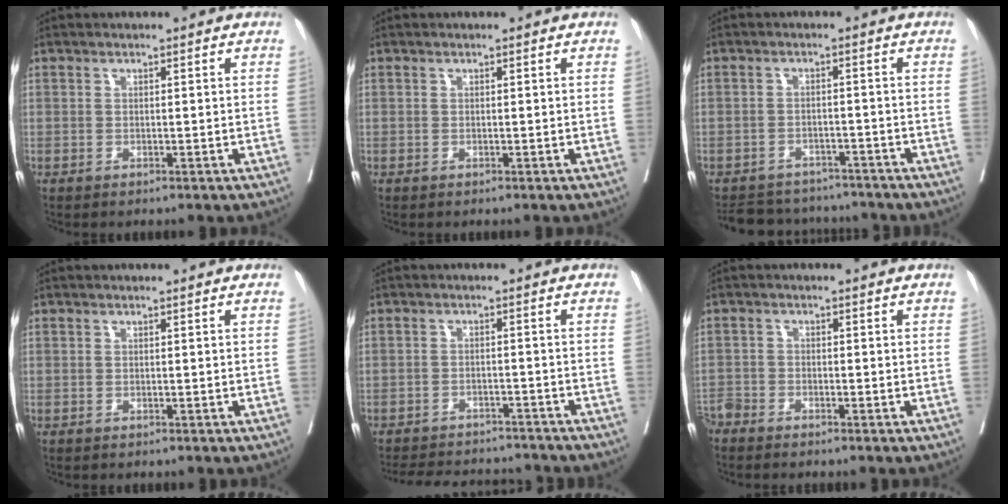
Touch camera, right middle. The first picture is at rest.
{"total": 0.0}
{"total": 9.8, "force": [-9.2, 3.2, 1.6], "torque": [-0.027, 0.011, -0.122]}
{"total": 0.0}
{"total": 13.0, "force": [-12.0, 3.6, 3.4], "torque": [-0.063, 0.008, -0.157]}
{"total": 2.4, "force": [-2.4, 0.3, 0.1], "torque": [0.004, -0.006, -0.049]}